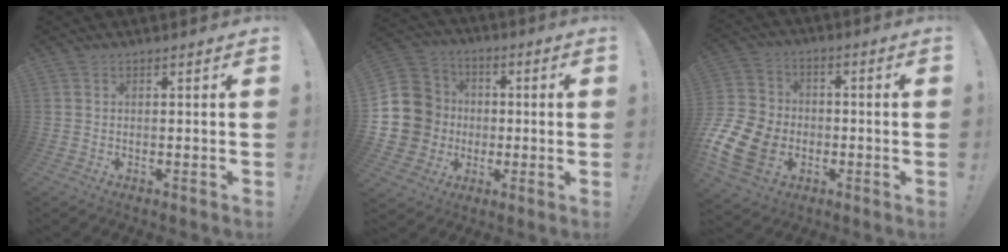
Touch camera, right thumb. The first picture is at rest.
{"total": 13.3, "force": [-0.6, 12.8, 3.5], "torque": [-0.055, 0.015, 0.012]}
{"total": 17.4, "force": [-5.4, 13.6, 9.5], "torque": [-0.181, 0.037, -0.086]}